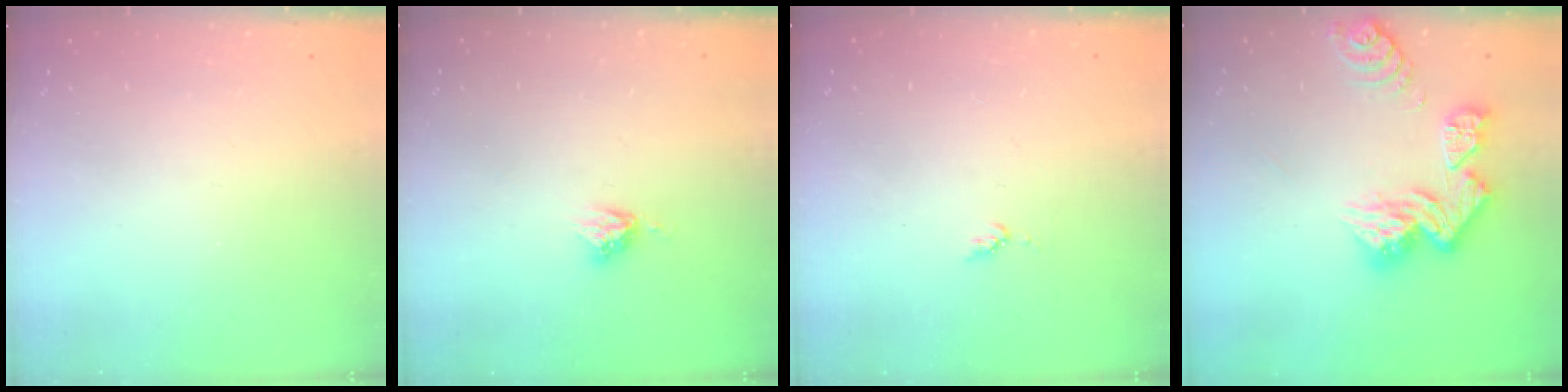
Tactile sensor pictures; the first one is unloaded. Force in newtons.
{"total": 4.9, "press": 4.8, "slide": 0.4}
{"total": 4.4, "press": 4.3, "slide": 0.4}
{"total": 13.6, "press": 13.5, "slide": 1.6}